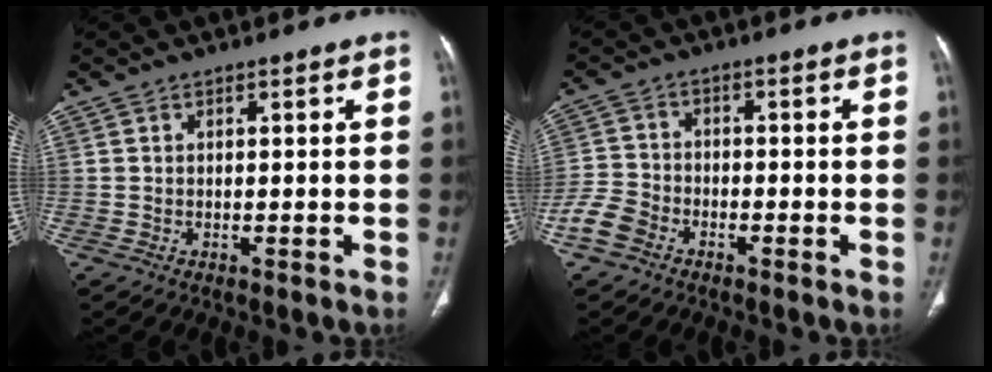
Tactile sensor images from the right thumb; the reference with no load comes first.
{"total": 5.4, "force": [-3.4, 3.7, 2.2], "torque": [-0.046, 0.014, -0.071]}